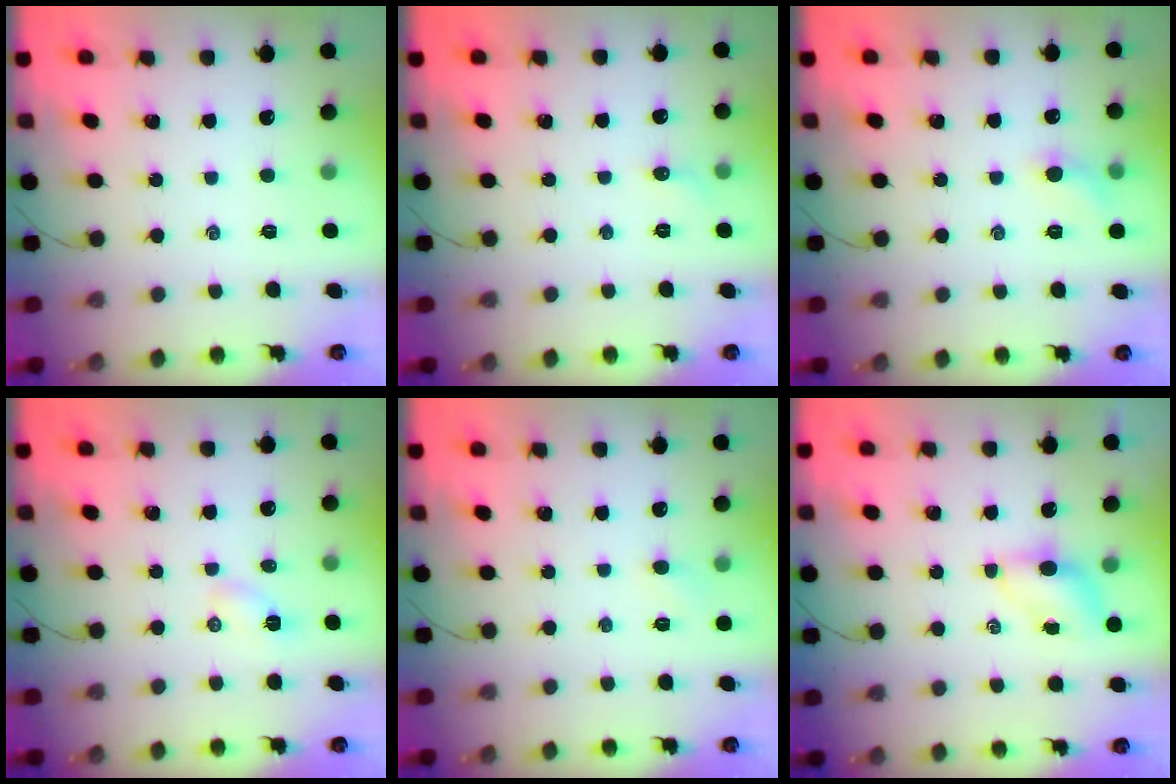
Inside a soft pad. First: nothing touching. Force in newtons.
{"total": 3.6, "press": 3.4, "slide": 1.2}
{"total": 4.6, "press": 4.4, "slide": 1.5}
{"total": 2.9, "press": 2.7, "slide": 1.0}
{"total": 2.2, "press": 2.1, "slide": 0.6}
{"total": 4.6, "press": 4.4, "slide": 1.4}